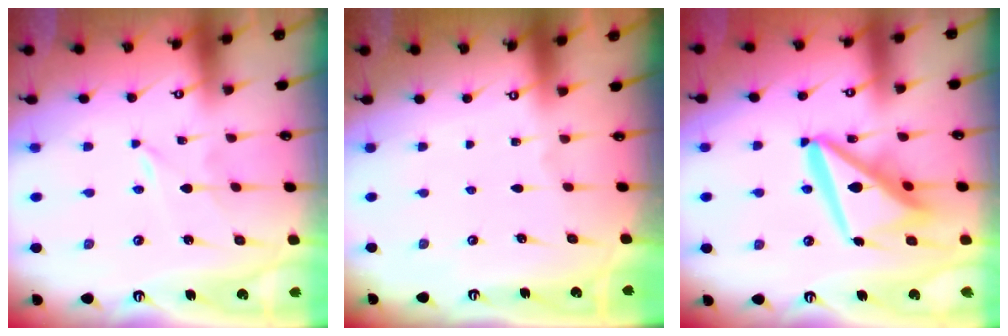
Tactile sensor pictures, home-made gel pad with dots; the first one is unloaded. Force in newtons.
{"total": 0.0}
{"total": 15.4, "press": 15.3, "slide": 1.9}